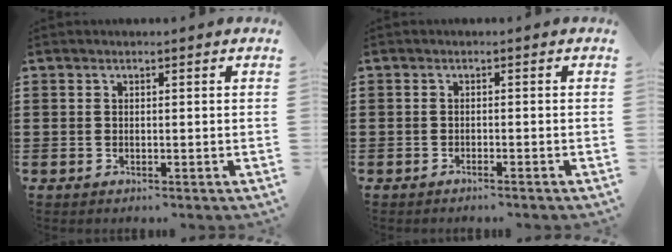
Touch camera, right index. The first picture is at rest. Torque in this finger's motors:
{"motor_torque": [0.49, 0.54, -0.25, -0.06]}